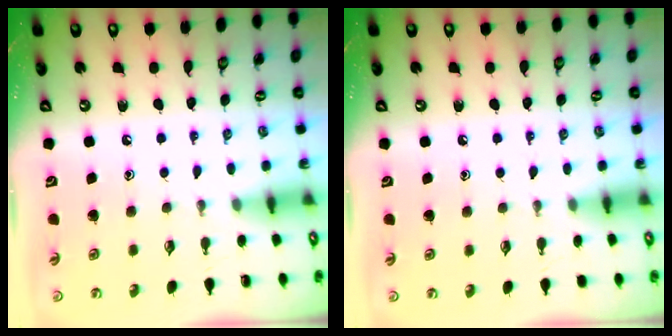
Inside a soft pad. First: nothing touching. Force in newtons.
{"total": 4.1, "press": 4.0, "slide": 0.6}